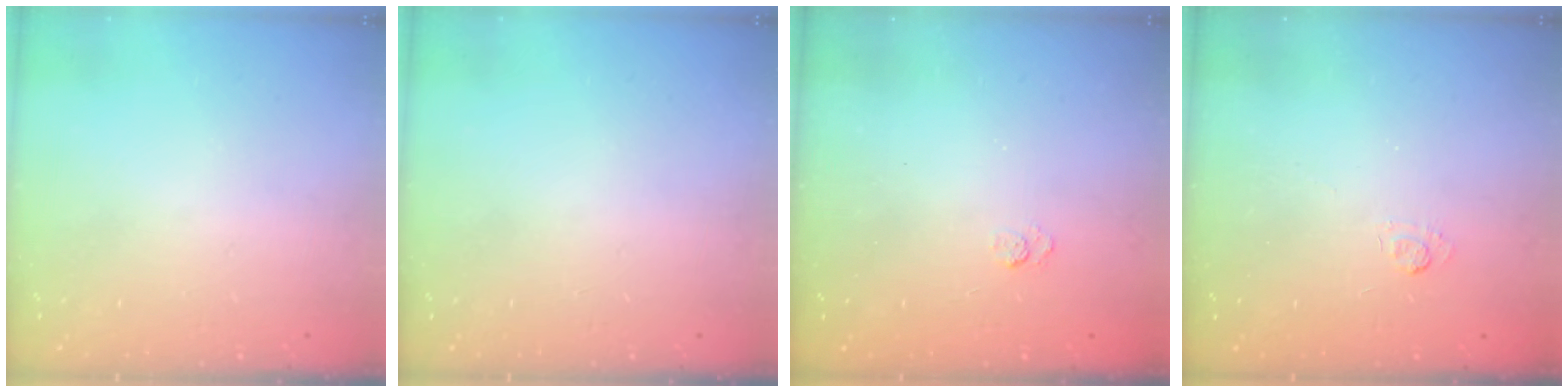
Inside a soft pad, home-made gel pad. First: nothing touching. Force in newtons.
{"total": 0.0}
{"total": 2.1, "press": 1.6, "slide": 1.3}
{"total": 2.1, "press": 1.5, "slide": 1.4}